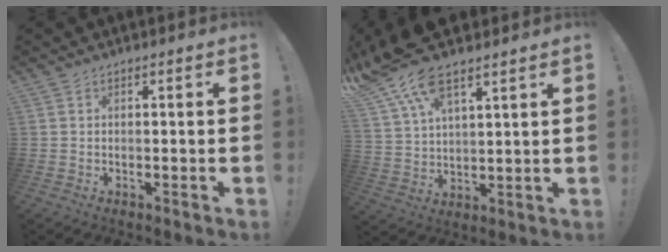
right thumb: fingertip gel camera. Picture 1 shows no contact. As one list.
[{"total": 12.8, "force": [9.4, 4.7, 7.4], "torque": [-0.165, -0.051, 0.173]}]